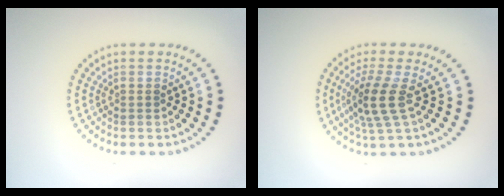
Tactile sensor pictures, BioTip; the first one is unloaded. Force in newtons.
{"total": 3.6, "press": 2.7, "slide": 2.3}